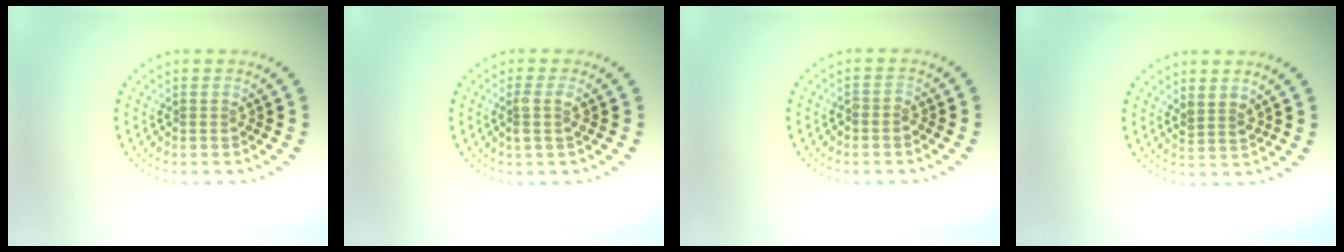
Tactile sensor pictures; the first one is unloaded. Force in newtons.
{"total": 1.6, "press": 1.4, "slide": 0.8}
{"total": 0.6, "press": 0.5, "slide": 0.4}
{"total": 1.6, "press": 1.3, "slide": 0.9}